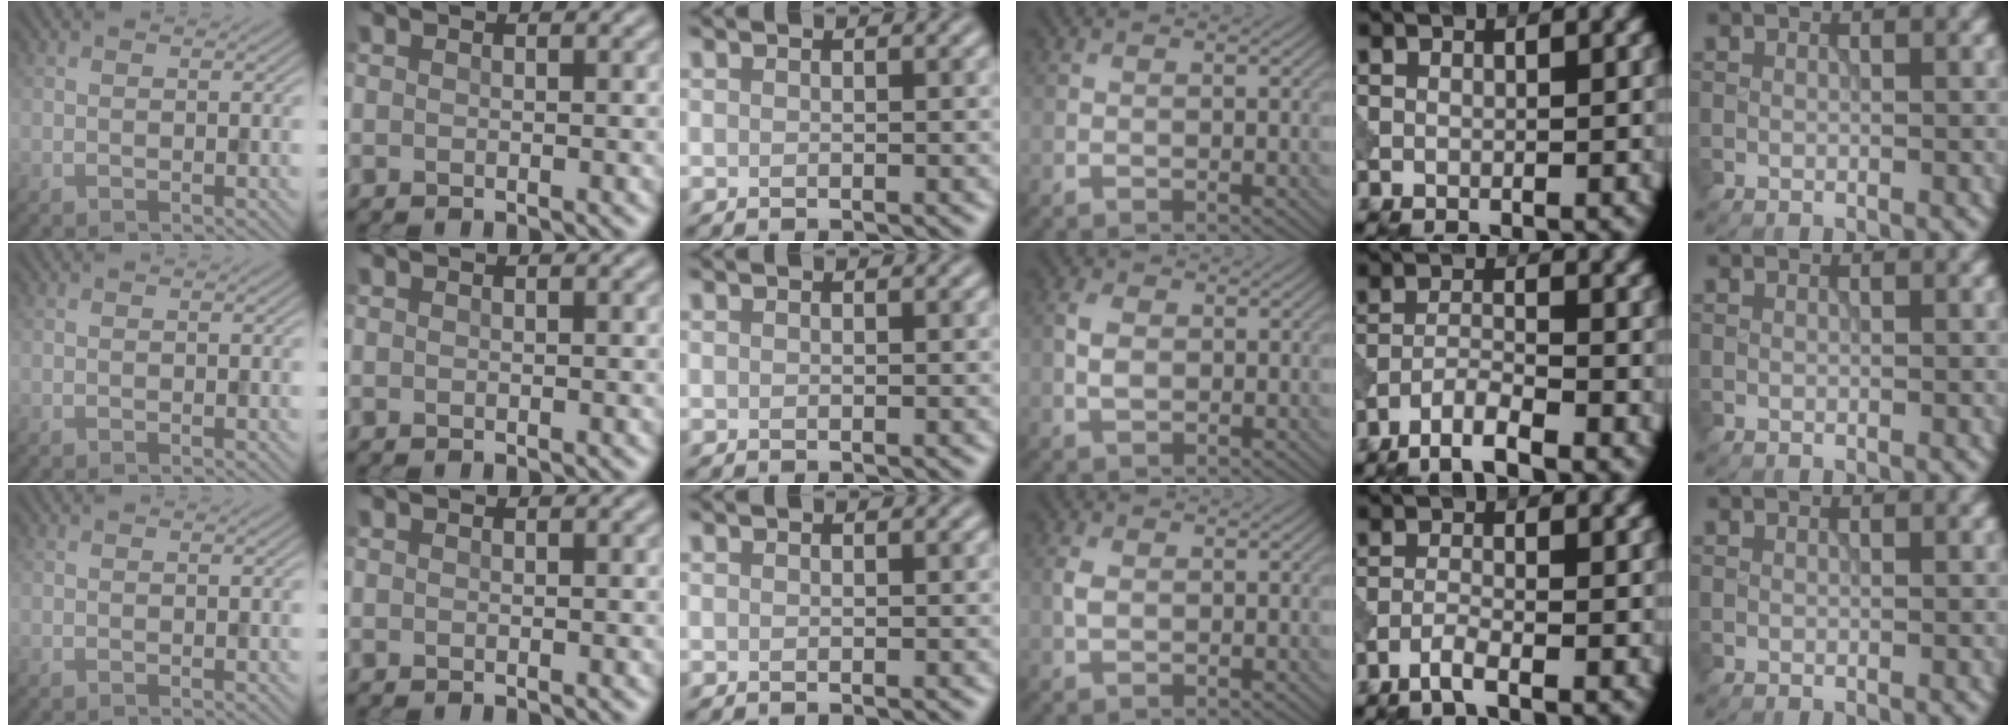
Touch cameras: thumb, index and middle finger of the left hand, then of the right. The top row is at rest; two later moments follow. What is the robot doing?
{"motion": "dispense", "object": "pipette"}